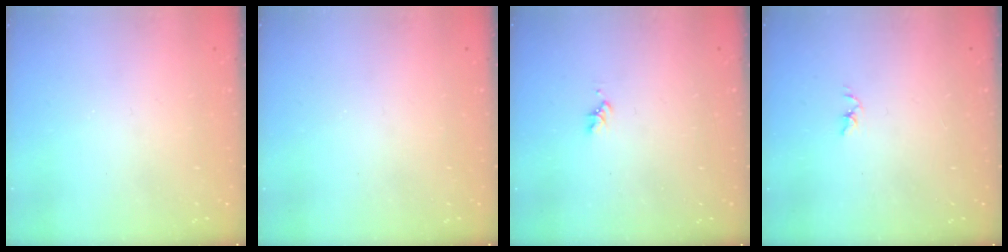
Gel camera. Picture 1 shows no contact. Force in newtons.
{"total": 0.0}
{"total": 1.6, "press": 1.6, "slide": 0.3}
{"total": 1.8, "press": 1.7, "slide": 0.3}